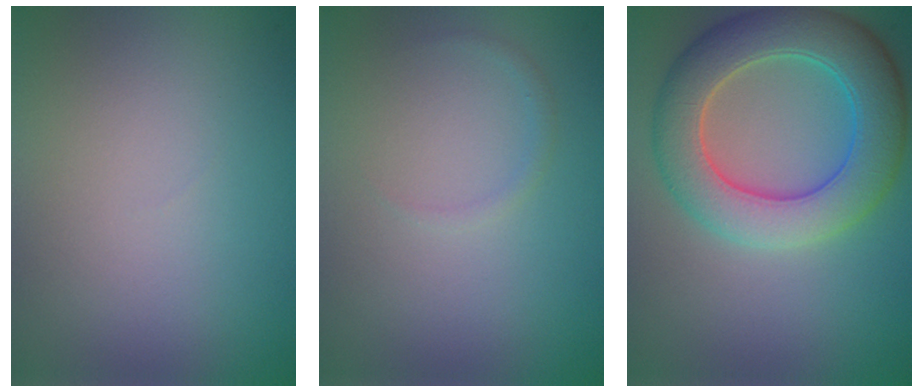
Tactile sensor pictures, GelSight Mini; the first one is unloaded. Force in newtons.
{"total": 0.7, "press": 0.7, "slide": 0.1}
{"total": 7.7, "press": 7.7, "slide": 0.2}